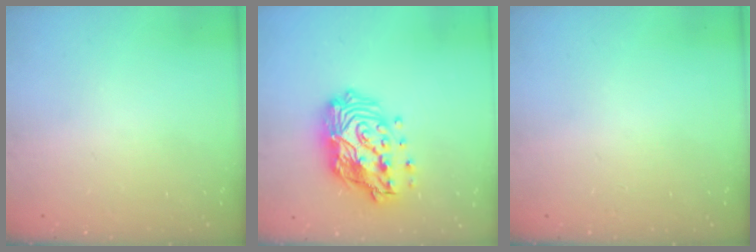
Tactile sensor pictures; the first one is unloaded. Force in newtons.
{"total": 18.6, "press": 18.5, "slide": 1.9}
{"total": 0.0}